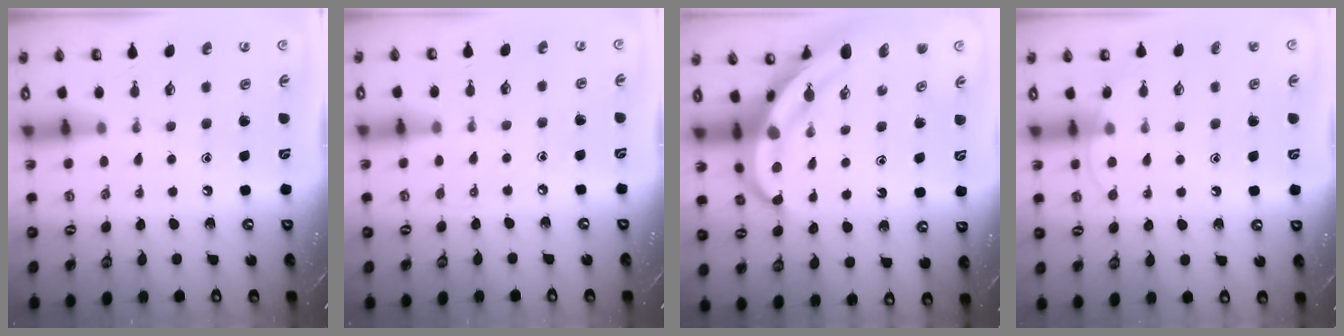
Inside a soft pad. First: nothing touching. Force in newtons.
{"total": 2.8, "press": 2.8, "slide": 0.3}
{"total": 8.7, "press": 8.6, "slide": 1.6}
{"total": 4.8, "press": 4.8, "slide": 0.6}